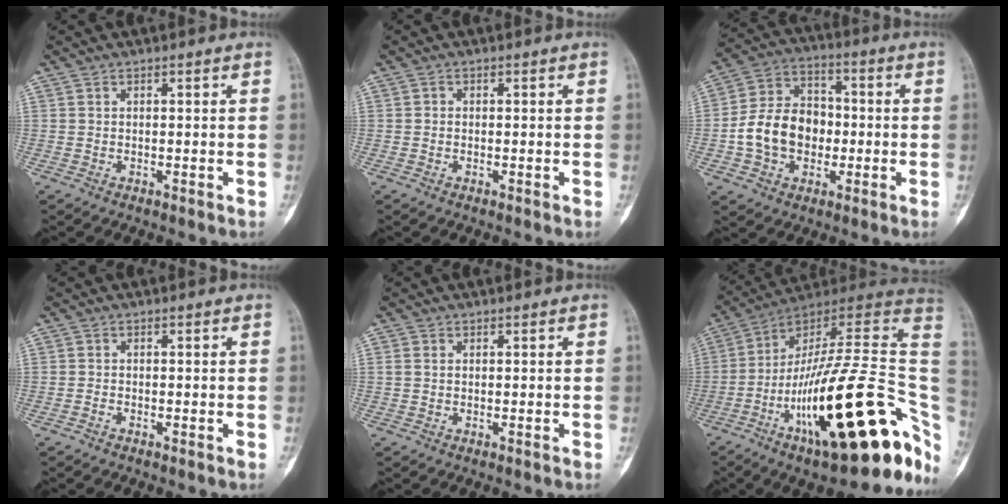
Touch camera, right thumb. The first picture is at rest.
{"total": 0.5, "force": [-0.2, 0.4, 0.2], "torque": [0.001, 0.002, -0.008]}
{"total": 13.6, "force": [-2.1, 10.4, 8.5], "torque": [-0.122, 0.039, -0.041]}
{"total": 0.7, "force": [-0.6, 0.3, 0.3], "torque": [-0.006, 0.008, -0.012]}
{"total": 0.9, "force": [0.0, 0.7, 0.6], "torque": [-0.009, 0.002, -0.001]}
{"total": 35.0, "force": [-9.5, 10.5, 32.0], "torque": [-0.403, 0.066, -0.149]}